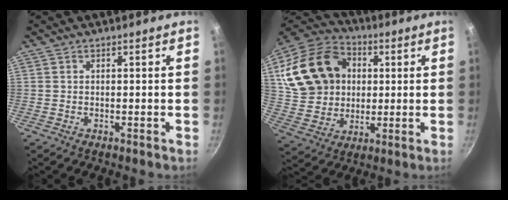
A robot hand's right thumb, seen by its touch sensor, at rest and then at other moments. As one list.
[{"total": 21.3, "force": [4.5, 17.0, 11.9], "torque": [-0.205, 0.018, 0.090]}]